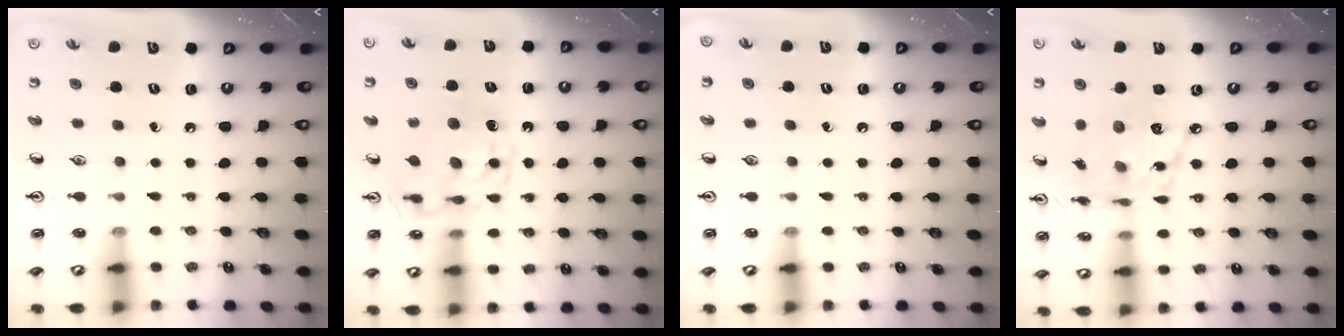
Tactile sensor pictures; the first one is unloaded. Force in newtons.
{"total": 11.5, "press": 11.4, "slide": 1.2}
{"total": 0.0}
{"total": 15.7, "press": 15.7, "slide": 1.2}